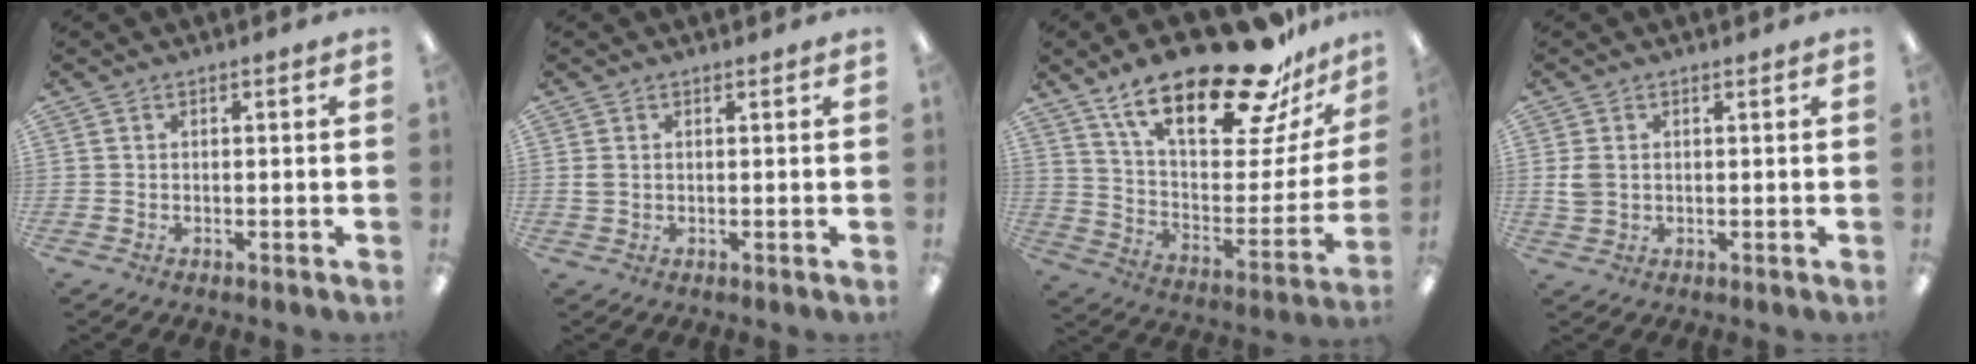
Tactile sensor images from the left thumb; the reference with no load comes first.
{"total": 1.5, "force": [0.6, 1.2, 0.8], "torque": [-0.018, 0.004, 0.010]}
{"total": 27.0, "force": [19.7, 8.1, 16.6], "torque": [-0.258, -0.127, 0.325]}
{"total": 3.4, "force": [0.8, 2.8, 1.9], "torque": [-0.030, 0.001, 0.014]}